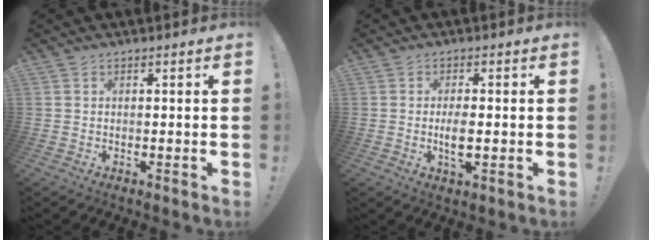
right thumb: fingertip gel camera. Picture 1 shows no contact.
{"total": 4.9, "force": [-0.8, 1.6, 4.5], "torque": [-0.087, -0.013, -0.020]}